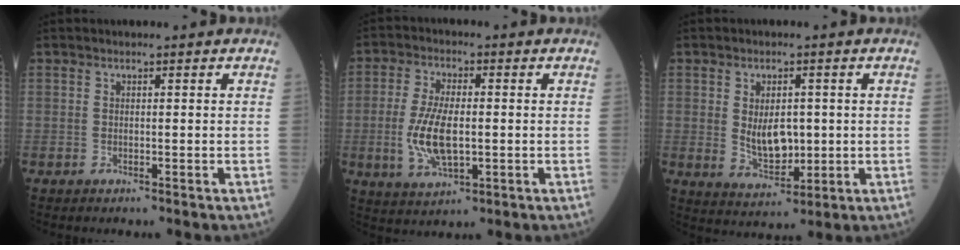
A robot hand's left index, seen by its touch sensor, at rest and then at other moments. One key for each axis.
{"total": 8.4, "fx": -1.1, "fy": 3.2, "fz": 7.7, "tx": -0.168, "ty": -0.003, "tz": -0.017}
{"total": 6.1, "fx": 0.2, "fy": 3.4, "fz": 5.1, "tx": -0.094, "ty": -0.005, "tz": 0.016}